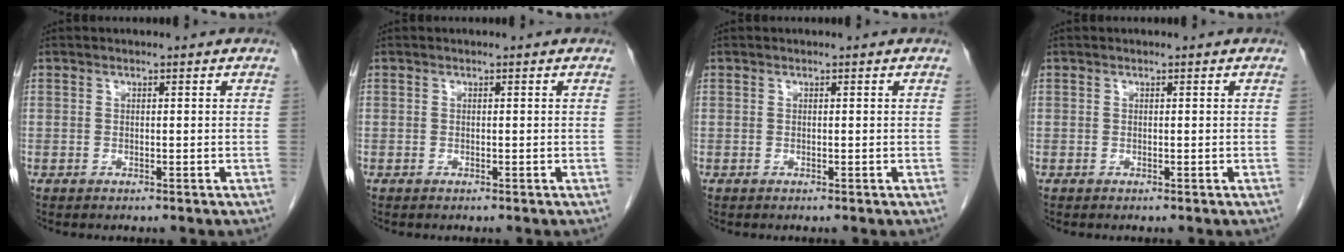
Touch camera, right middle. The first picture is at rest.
{"total": 0.0}
{"total": 0.0}
{"total": 0.0}